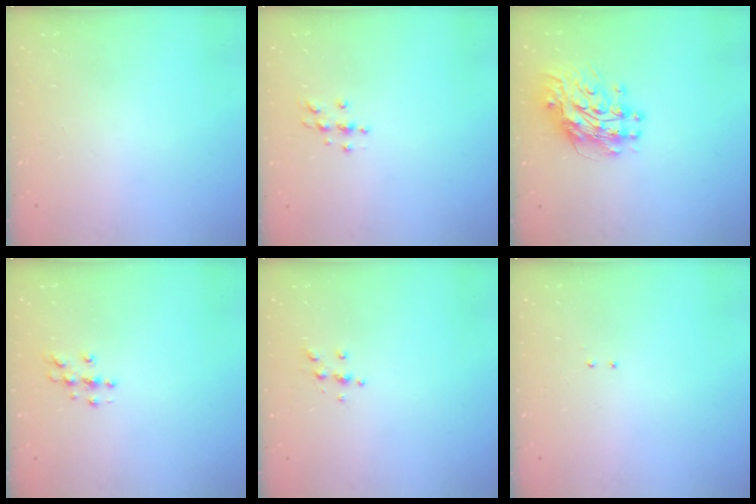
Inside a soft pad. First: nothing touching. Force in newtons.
{"total": 3.7, "press": 3.6, "slide": 0.5}
{"total": 12.5, "press": 12.5, "slide": 1.1}
{"total": 4.1, "press": 4.1, "slide": 0.5}
{"total": 4.3, "press": 4.3, "slide": 0.5}
{"total": 2.0, "press": 2.0, "slide": 0.4}